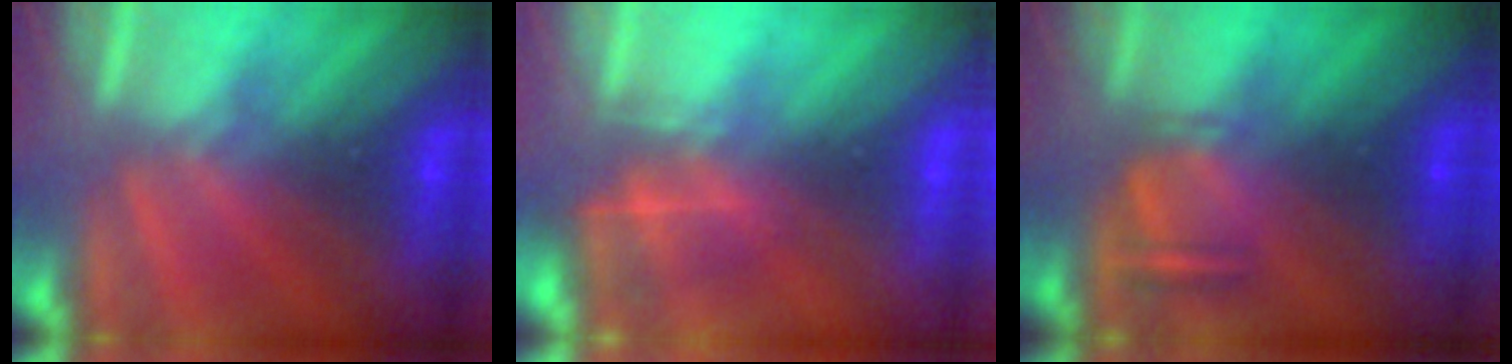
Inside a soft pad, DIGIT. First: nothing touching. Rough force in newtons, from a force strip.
{"total": 4.5}
{"total": 3.2}